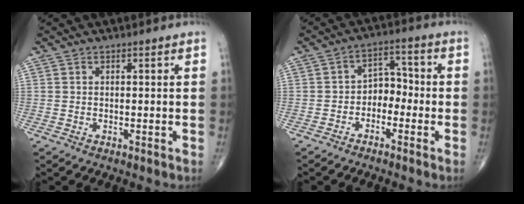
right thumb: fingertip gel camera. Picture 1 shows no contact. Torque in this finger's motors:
{"motor_torque": [-0.33, 0.08, 0.23, 0.16, 0.03]}